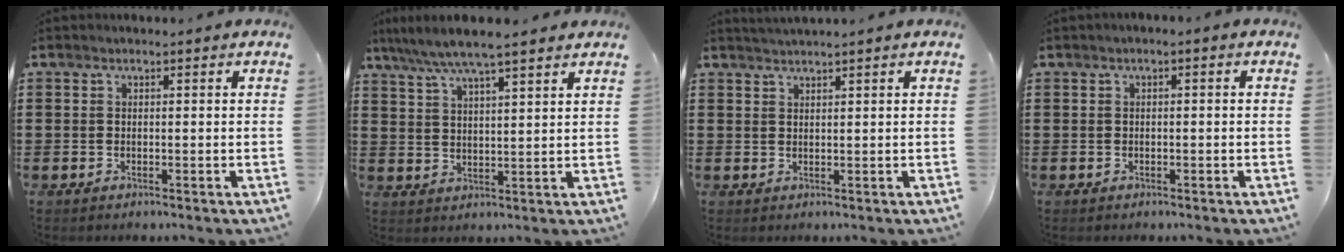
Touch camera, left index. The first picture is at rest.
{"total": 5.6, "force": [4.8, 0.1, 2.9], "torque": [-0.071, -0.016, 0.082]}
{"total": 1.3, "force": [1.2, -0.3, 0.2], "torque": [-0.004, -0.001, 0.024]}
{"total": 0.9, "force": [-0.6, 0.2, 0.6], "torque": [-0.012, -0.002, -0.011]}